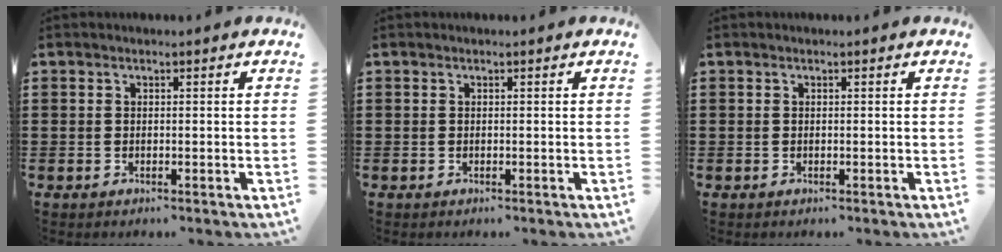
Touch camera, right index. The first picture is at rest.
{"total": 0.0}
{"total": 0.0}